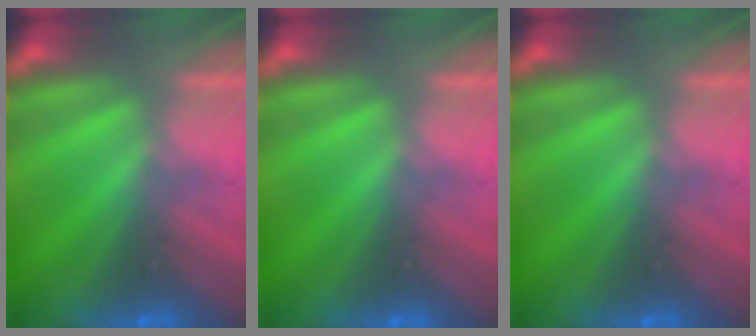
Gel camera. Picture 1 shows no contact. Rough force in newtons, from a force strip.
{"total": 0.0}
{"total": 0.0}